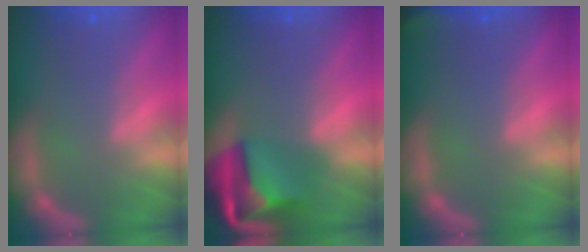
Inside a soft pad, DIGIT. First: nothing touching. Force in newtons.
{"total": 8.9}
{"total": 2.9}